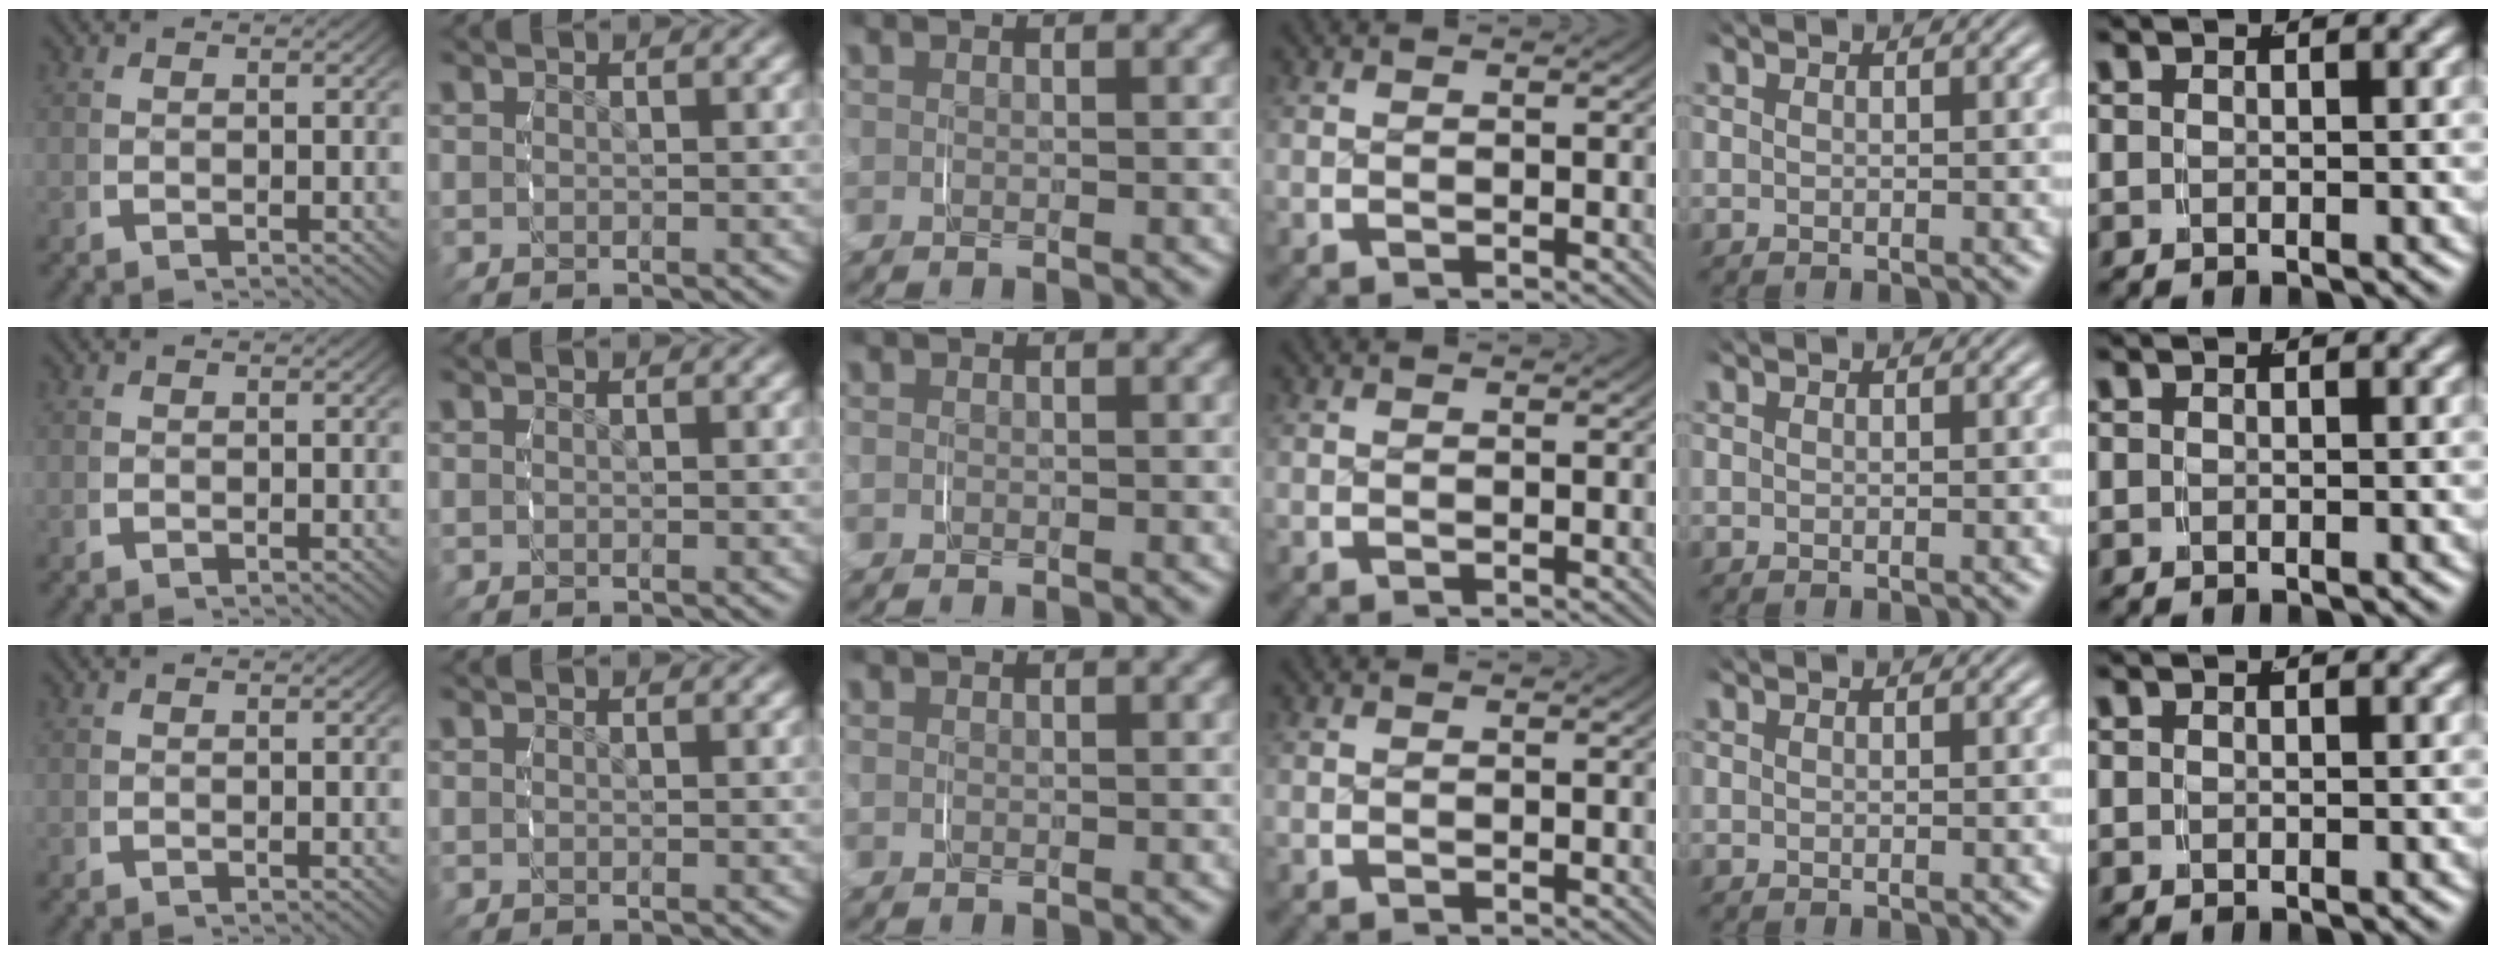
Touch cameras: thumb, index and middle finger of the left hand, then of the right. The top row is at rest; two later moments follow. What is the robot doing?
{"motion": "grasp_and_lifting", "object": "paper towel"}